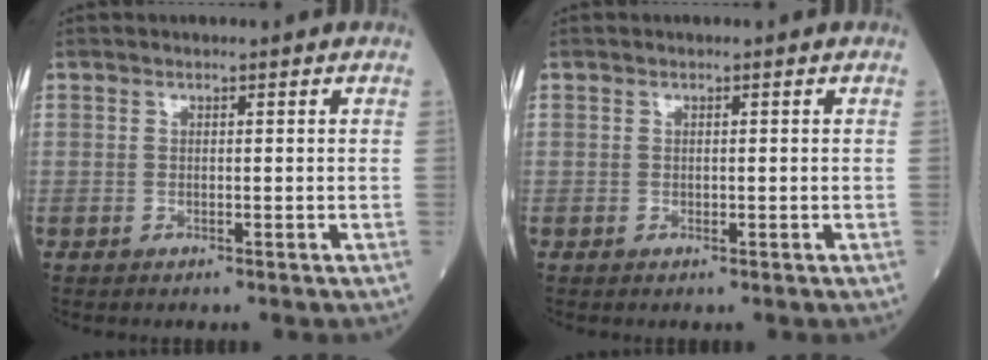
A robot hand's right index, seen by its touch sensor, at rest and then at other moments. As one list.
[{"total": 0.0}]